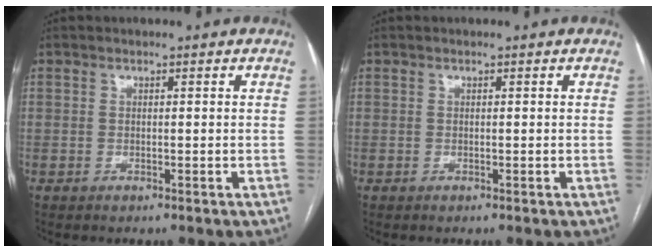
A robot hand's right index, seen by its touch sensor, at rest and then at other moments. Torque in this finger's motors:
{"motor_torque": [0.00, 0.00, 0.00, 0.00]}